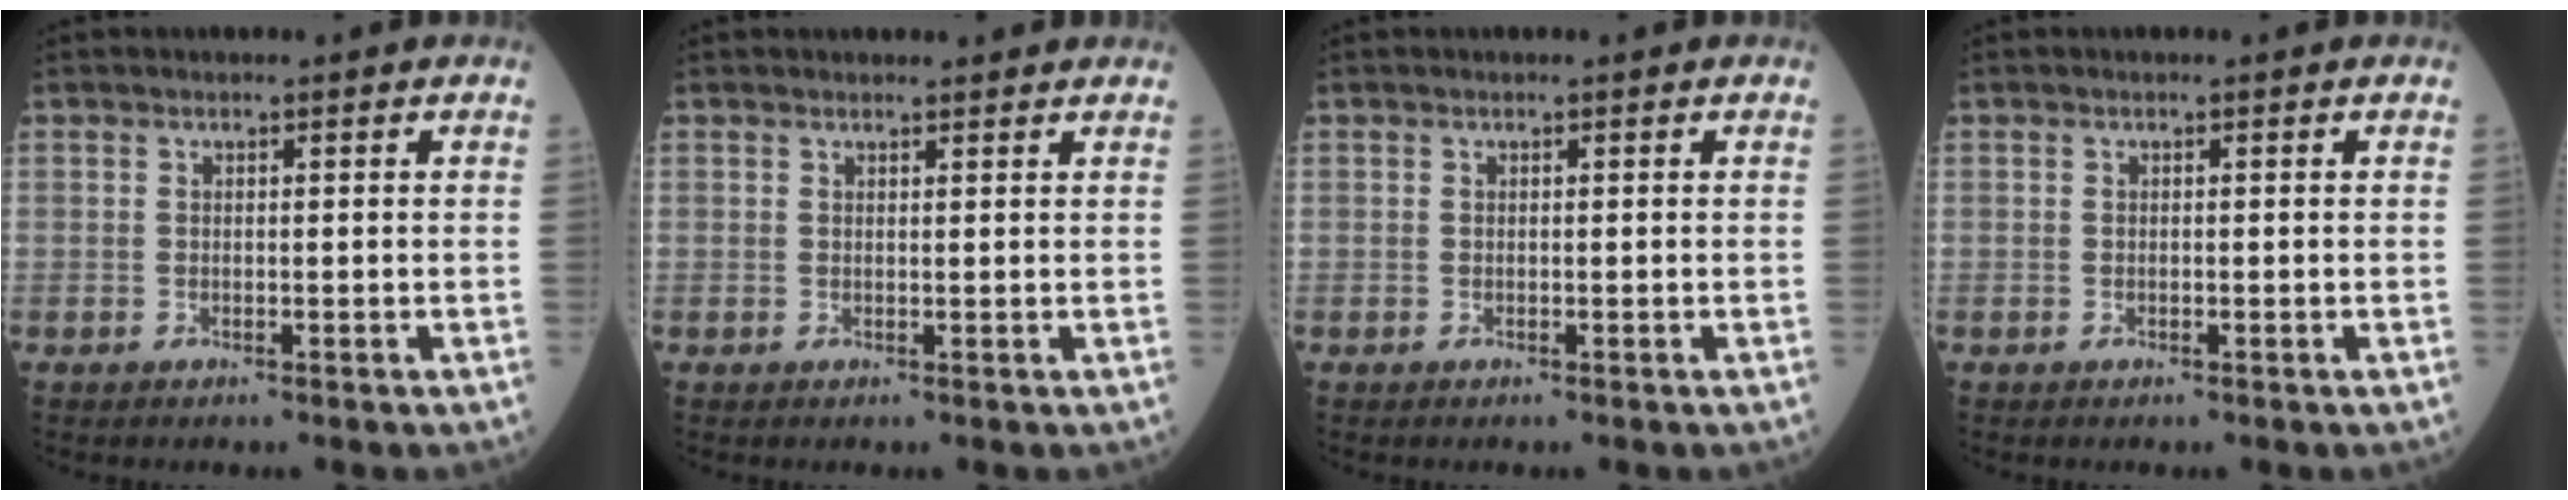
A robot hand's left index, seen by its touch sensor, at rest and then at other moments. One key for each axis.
{"total": 2.6, "fx": 2.6, "fy": 0.5, "fz": 0.3, "tx": -0.009, "ty": 0.008, "tz": 0.029}
{"total": 0.0}
{"total": 0.0}